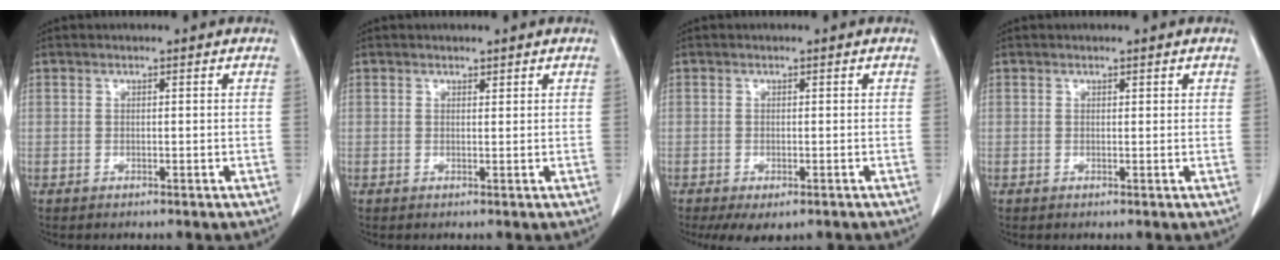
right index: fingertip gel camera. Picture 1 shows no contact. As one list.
[{"total": 0.5, "force": [0.5, 0.2, 0.1], "torque": [-0.006, -0.003, 0.007]}, {"total": 4.2, "force": [-2.6, 2.1, 2.5], "torque": [-0.036, -0.009, -0.036]}, {"total": 0.6, "force": [0.4, 0.2, 0.4], "torque": [-0.004, -0.001, 0.004]}]